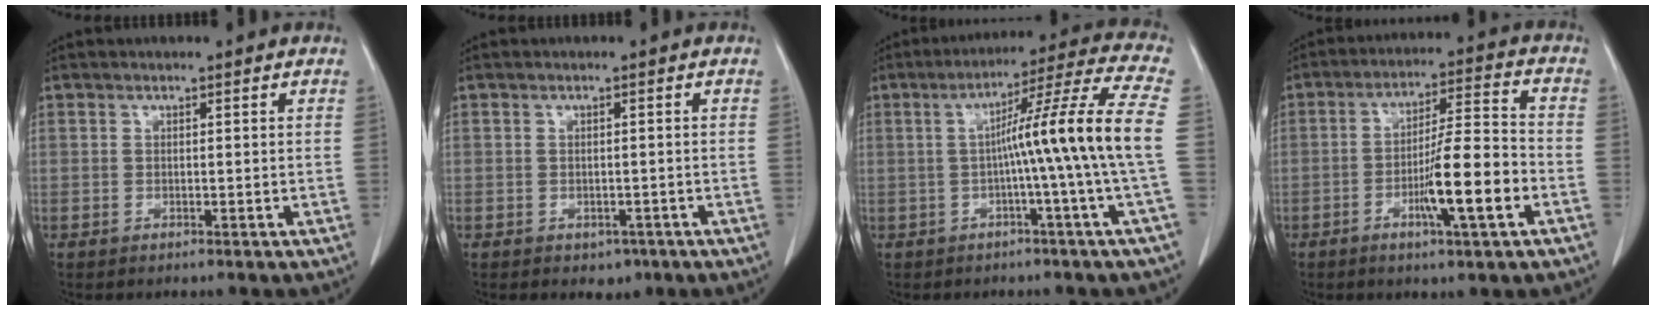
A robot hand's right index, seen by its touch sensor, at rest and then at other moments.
{"total": 2.1, "force": [-1.2, 1.5, 0.9], "torque": [-0.006, 0.003, -0.007]}
{"total": 13.6, "force": [-1.0, -2.8, 13.2], "torque": [-0.189, 0.013, -0.020]}
{"total": 11.1, "force": [-3.9, 0.6, 10.4], "torque": [-0.173, -0.001, -0.065]}